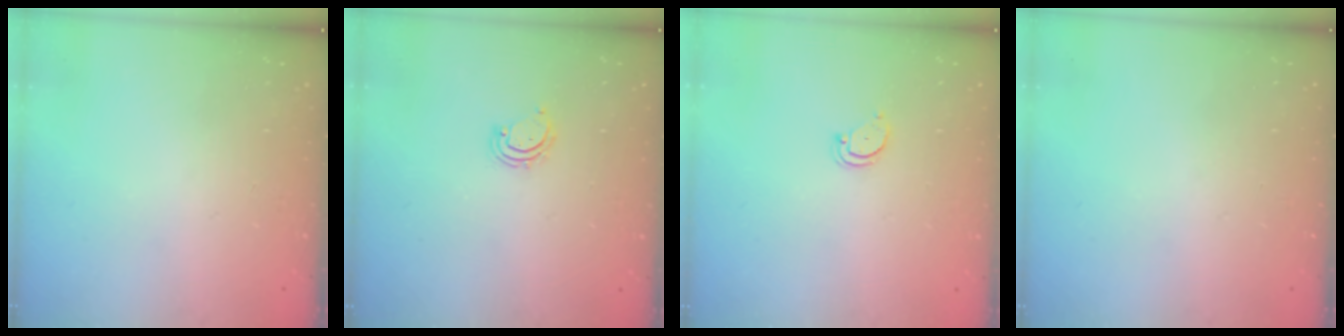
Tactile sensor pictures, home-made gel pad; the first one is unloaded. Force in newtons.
{"total": 3.7, "press": 3.6, "slide": 0.5}
{"total": 2.4, "press": 2.4, "slide": 0.2}
{"total": 0.0}